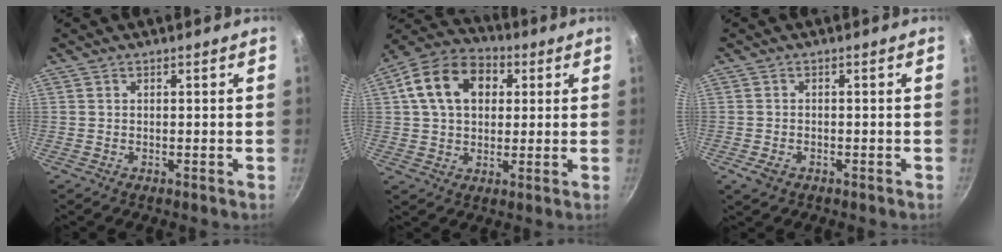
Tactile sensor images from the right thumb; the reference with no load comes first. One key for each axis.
{"total": 14.6, "fx": 3.8, "fy": 10.5, "fz": 9.4, "tx": -0.142, "ty": 0.021, "tz": 0.047}
{"total": 2.7, "fx": -1.3, "fy": 1.8, "fz": 1.5, "tx": -0.030, "ty": 0.005, "tz": -0.020}